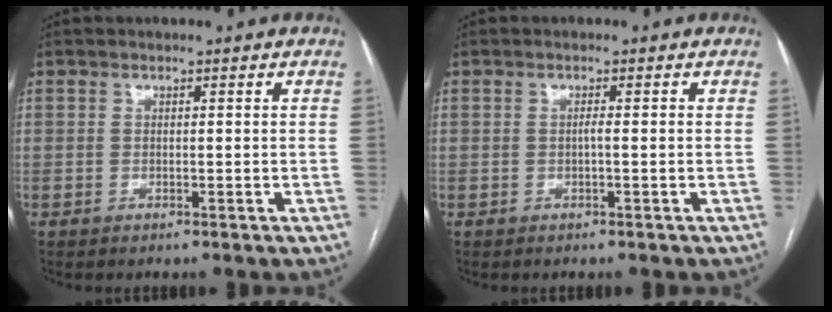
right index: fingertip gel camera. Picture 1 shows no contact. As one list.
[{"total": 0.9, "force": [-0.1, 0.0, 0.8], "torque": [-0.015, 0.001, -0.001]}]